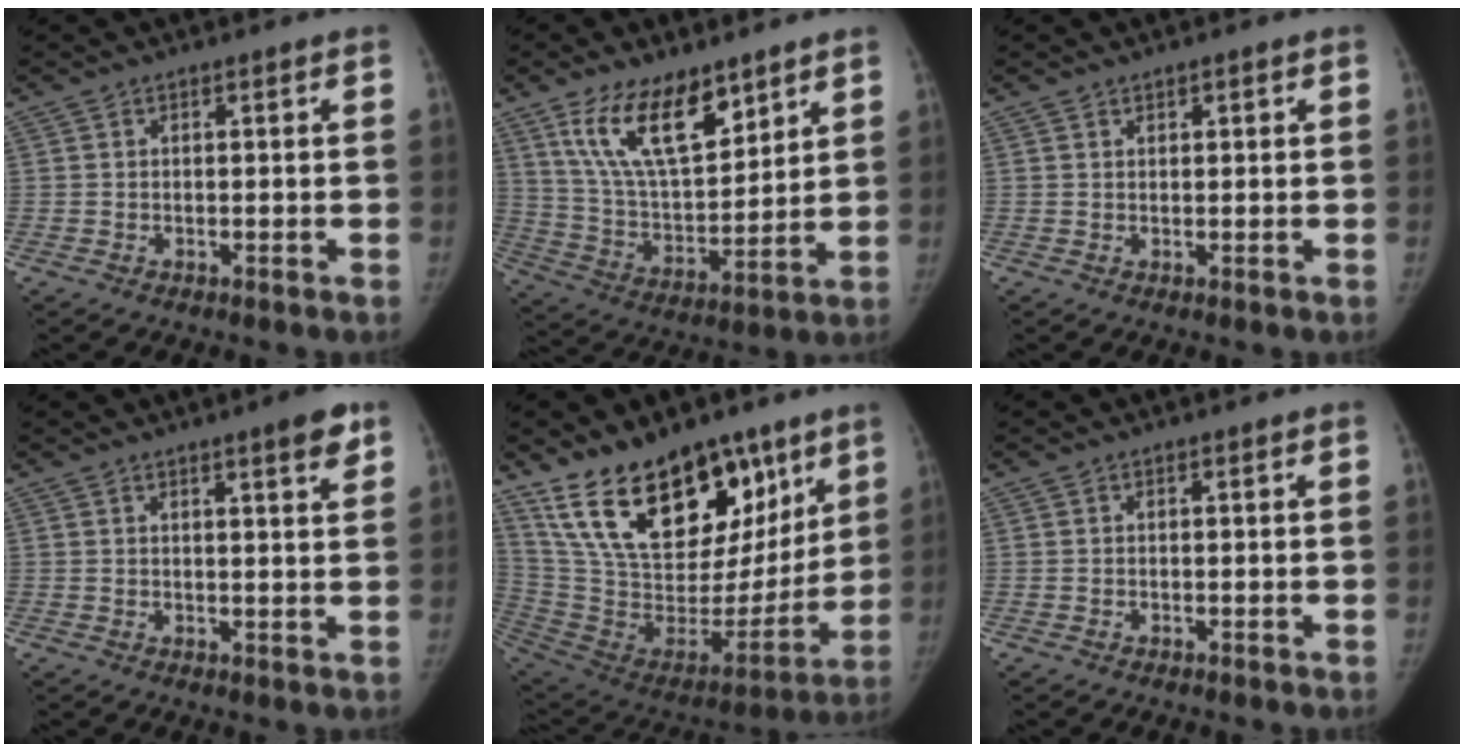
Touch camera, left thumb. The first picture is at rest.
{"total": 16.3, "force": [10.1, 7.2, 10.5], "torque": [-0.153, -0.054, 0.198]}
{"total": 1.0, "force": [0.6, 0.5, 0.6], "torque": [-0.003, -0.002, 0.008]}
{"total": 4.5, "force": [2.9, 0.6, 3.5], "torque": [-0.040, -0.016, 0.038]}
{"total": 28.3, "force": [17.6, 14.7, 16.5], "torque": [-0.227, -0.060, 0.307]}
{"total": 0.0}